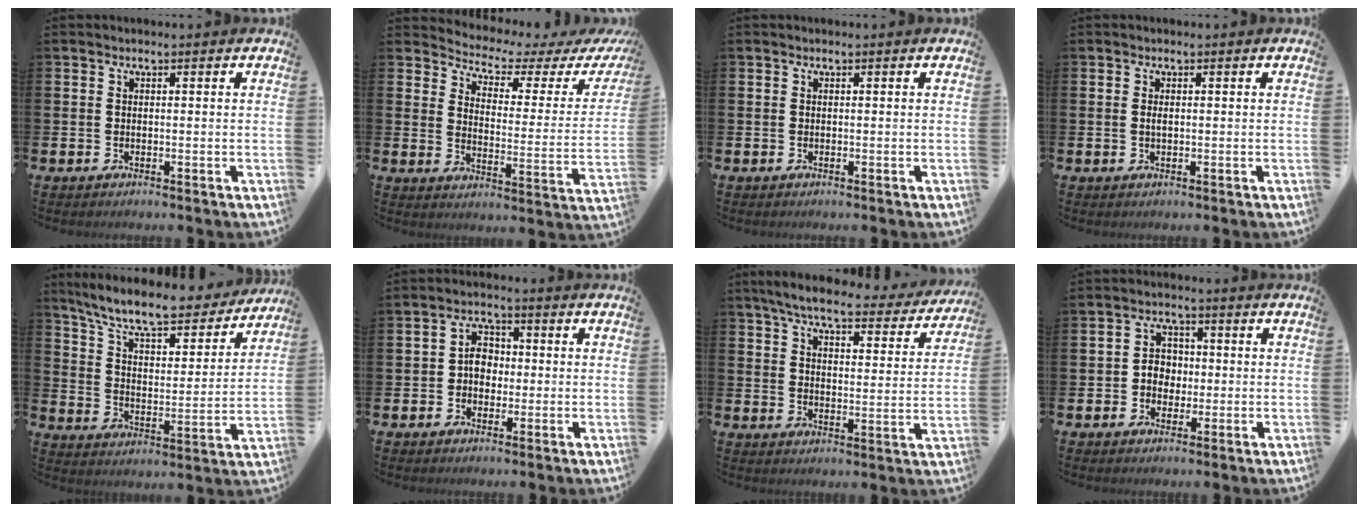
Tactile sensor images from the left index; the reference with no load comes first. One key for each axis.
{"total": 3.6, "fx": 3.1, "fy": 1.3, "fz": 1.1, "tx": -0.048, "ty": -0.028, "tz": 0.043}
{"total": 0.0}
{"total": 0.7, "fx": 0.1, "fy": 0.3, "fz": 0.6, "tx": -0.012, "ty": 0.000, "tz": 0.000}
{"total": 9.5, "fx": 8.5, "fy": 2.0, "fz": 3.8, "tx": -0.099, "ty": -0.060, "tz": 0.141}
{"total": 3.8, "fx": -0.1, "fy": 2.9, "fz": 2.4, "tx": -0.041, "ty": 0.009, "tz": -0.009}
{"total": 6.5, "fx": 5.8, "fy": 1.2, "fz": 2.7, "tx": -0.063, "ty": -0.037, "tz": 0.094}
{"total": 3.5, "fx": -0.2, "fy": 3.1, "fz": 1.6, "tx": -0.029, "ty": 0.007, "tz": -0.010}